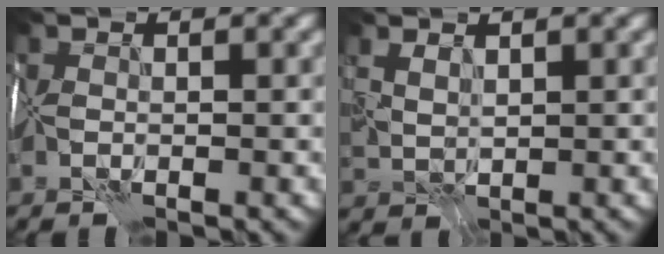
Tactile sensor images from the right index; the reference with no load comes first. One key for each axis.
{"total": 2.4, "fx": 1.7, "fy": 1.2, "fz": 1.2, "tx": -0.024, "ty": 0.003, "tz": 0.044}